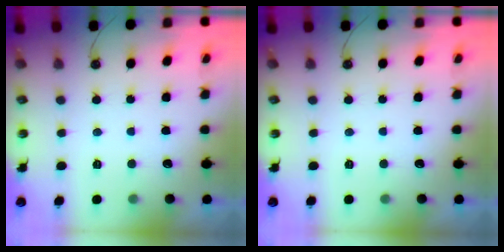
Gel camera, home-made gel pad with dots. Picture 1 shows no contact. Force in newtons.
{"total": 0.0}